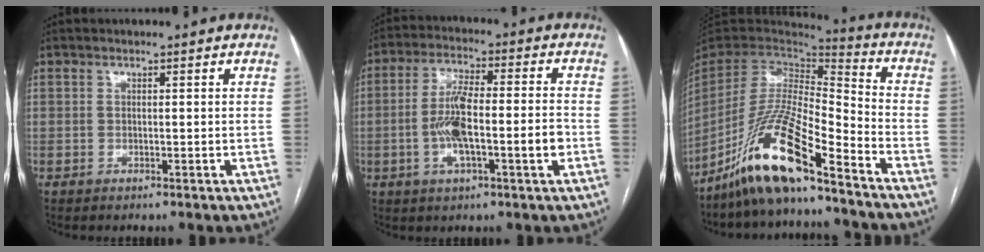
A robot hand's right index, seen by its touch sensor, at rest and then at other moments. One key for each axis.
{"total": 10.8, "fx": -2.4, "fy": 1.8, "fz": 10.4, "tx": -0.195, "ty": 0.015, "tz": -0.042}
{"total": 16.0, "fx": -11.5, "fy": 1.9, "fz": 11.0, "tx": -0.220, "ty": -0.010, "tz": -0.216}